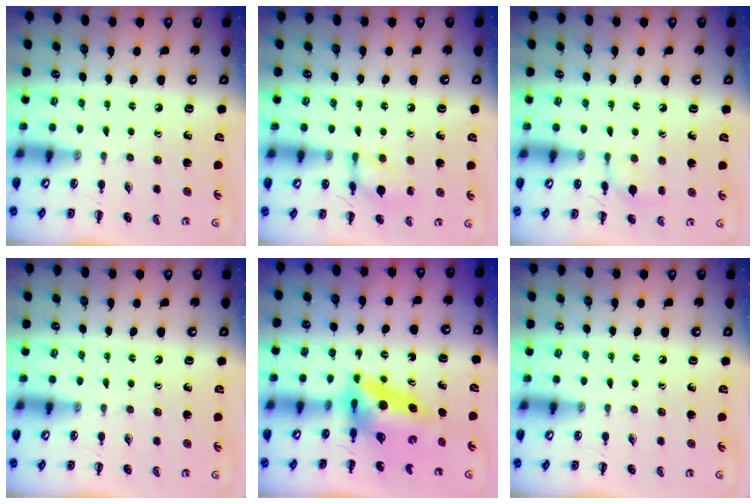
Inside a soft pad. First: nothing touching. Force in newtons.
{"total": 10.1, "press": 10.1, "slide": 0.7}
{"total": 6.7, "press": 6.5, "slide": 1.3}
{"total": 0.0}
{"total": 7.1, "press": 6.7, "slide": 2.5}
{"total": 0.0}